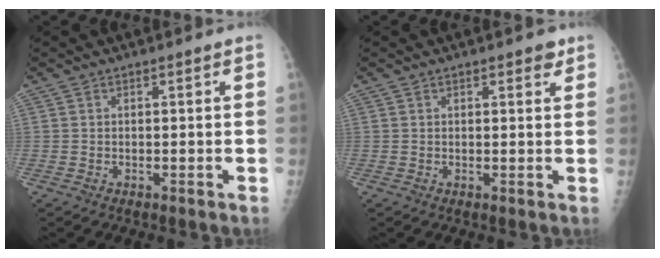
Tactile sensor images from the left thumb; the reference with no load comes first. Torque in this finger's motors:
{"motor_torque": [-0.08, 0.02, -0.37, -0.25, 0.03]}